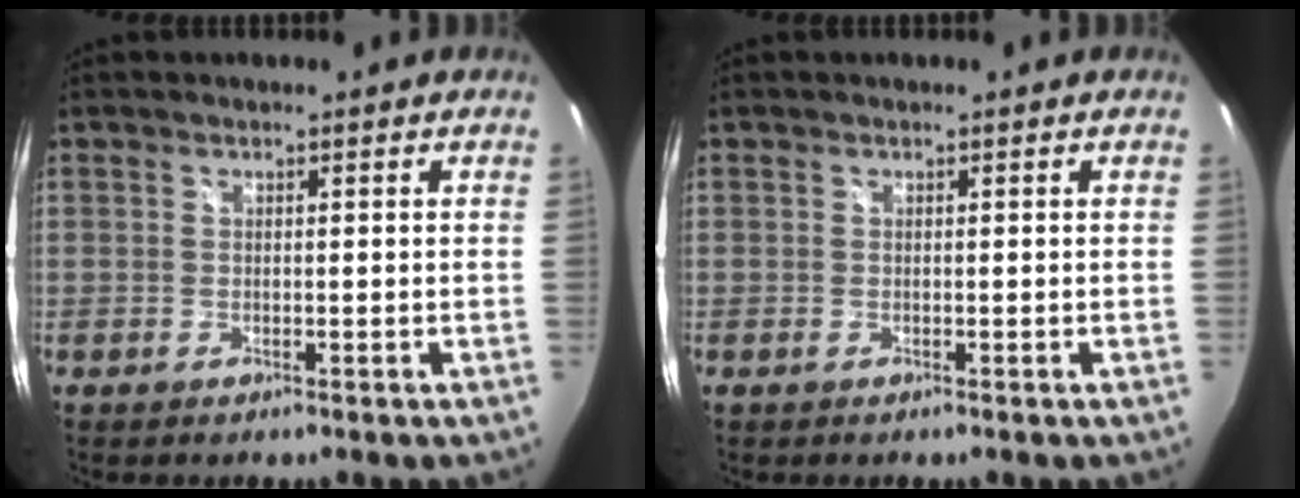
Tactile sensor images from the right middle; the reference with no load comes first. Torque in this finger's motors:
{"motor_torque": [0.02, -0.08, 0.00, 0.01]}